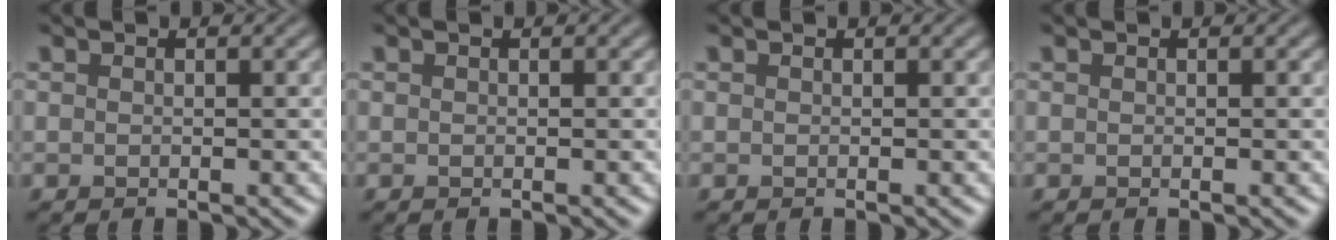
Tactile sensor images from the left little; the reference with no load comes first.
{"total": 0.0}
{"total": 0.0}
{"total": 0.0}